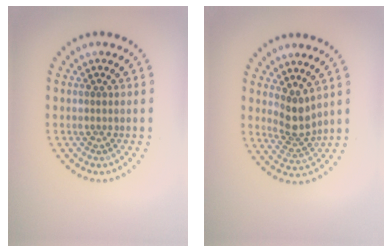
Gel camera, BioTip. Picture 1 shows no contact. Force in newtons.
{"total": 2.9, "press": 2.2, "slide": 1.8}